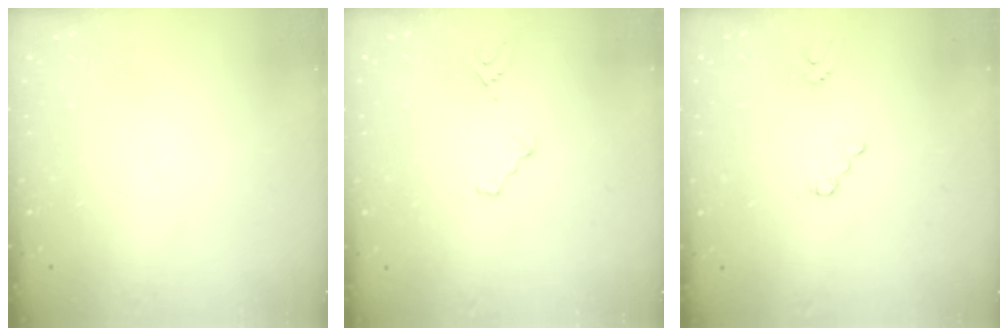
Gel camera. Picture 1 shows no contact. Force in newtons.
{"total": 4.0, "press": 3.9, "slide": 0.4}
{"total": 1.1, "press": 1.1, "slide": 0.1}